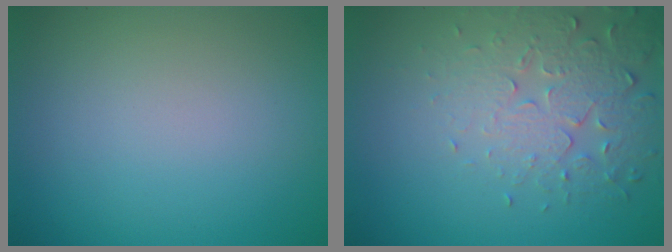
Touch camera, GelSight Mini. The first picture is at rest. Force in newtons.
{"total": 4.1, "press": 3.9, "slide": 1.2}